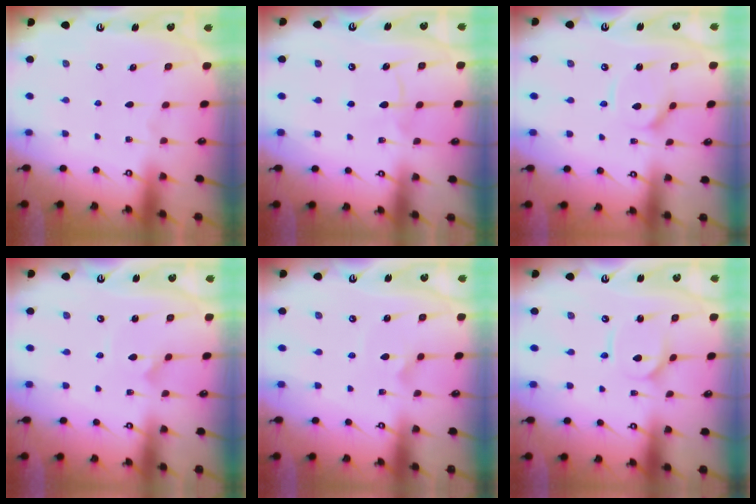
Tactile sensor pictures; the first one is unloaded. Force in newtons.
{"total": 6.1, "press": 6.1, "slide": 0.3}
{"total": 5.1, "press": 5.1, "slide": 0.4}
{"total": 1.9, "press": 1.9, "slide": 0.2}
{"total": 2.1, "press": 2.0, "slide": 0.3}
{"total": 2.6, "press": 2.6, "slide": 0.2}